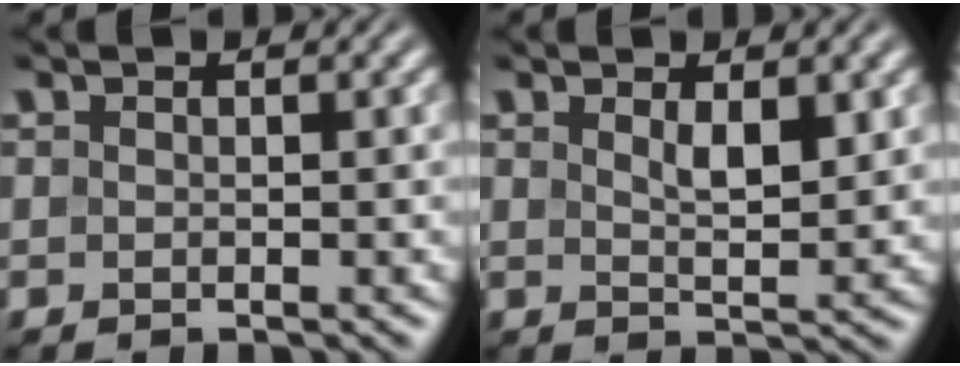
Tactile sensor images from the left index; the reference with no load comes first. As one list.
[{"total": 2.5, "force": [1.0, 0.8, 2.2], "torque": [-0.041, -0.005, 0.022]}]